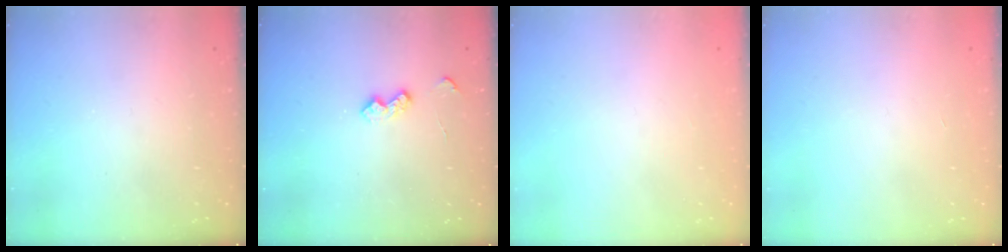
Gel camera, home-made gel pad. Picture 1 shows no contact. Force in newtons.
{"total": 7.3, "press": 7.3, "slide": 0.3}
{"total": 0.0}
{"total": 0.0}